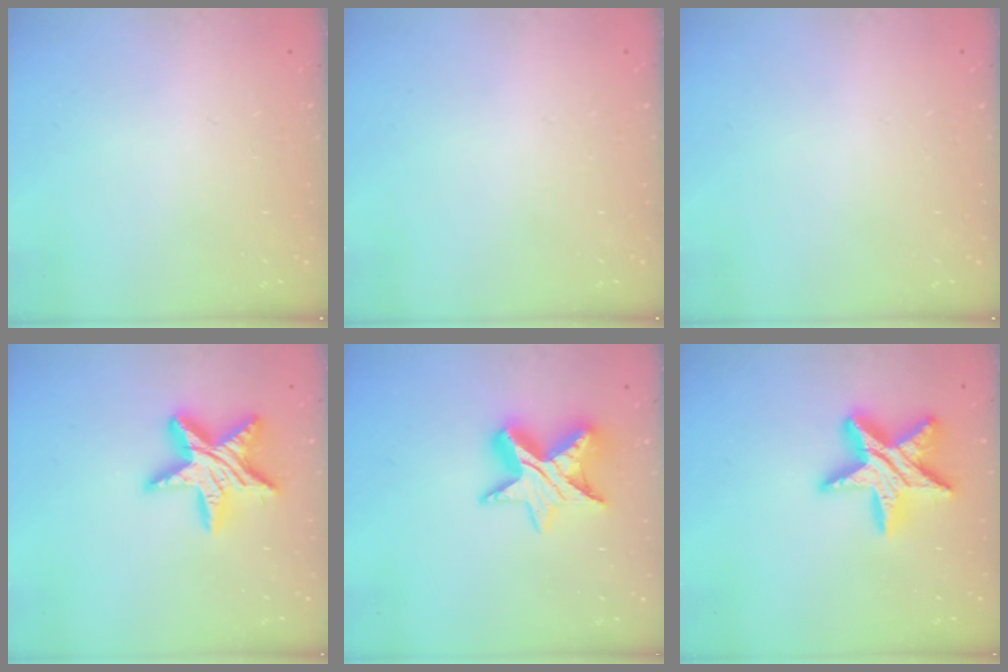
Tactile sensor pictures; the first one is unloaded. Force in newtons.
{"total": 0.0}
{"total": 0.0}
{"total": 16.9, "press": 16.9, "slide": 1.1}
{"total": 12.7, "press": 12.7, "slide": 0.7}
{"total": 17.7, "press": 17.6, "slide": 1.2}